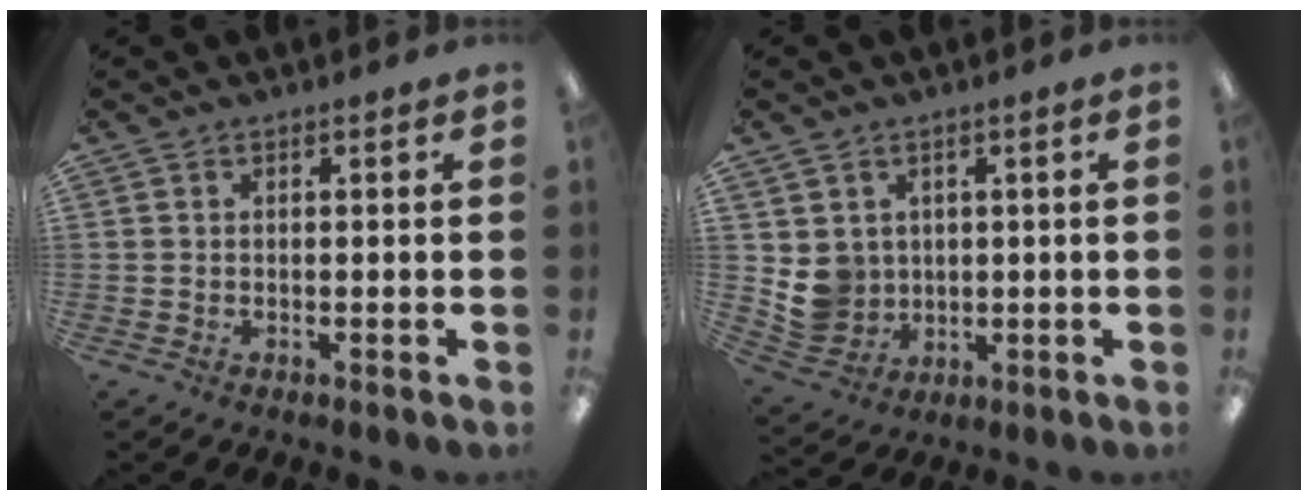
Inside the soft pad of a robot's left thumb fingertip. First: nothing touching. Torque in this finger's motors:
{"motor_torque": [1.05, 1.03, 0.48, -0.64, 0.01]}